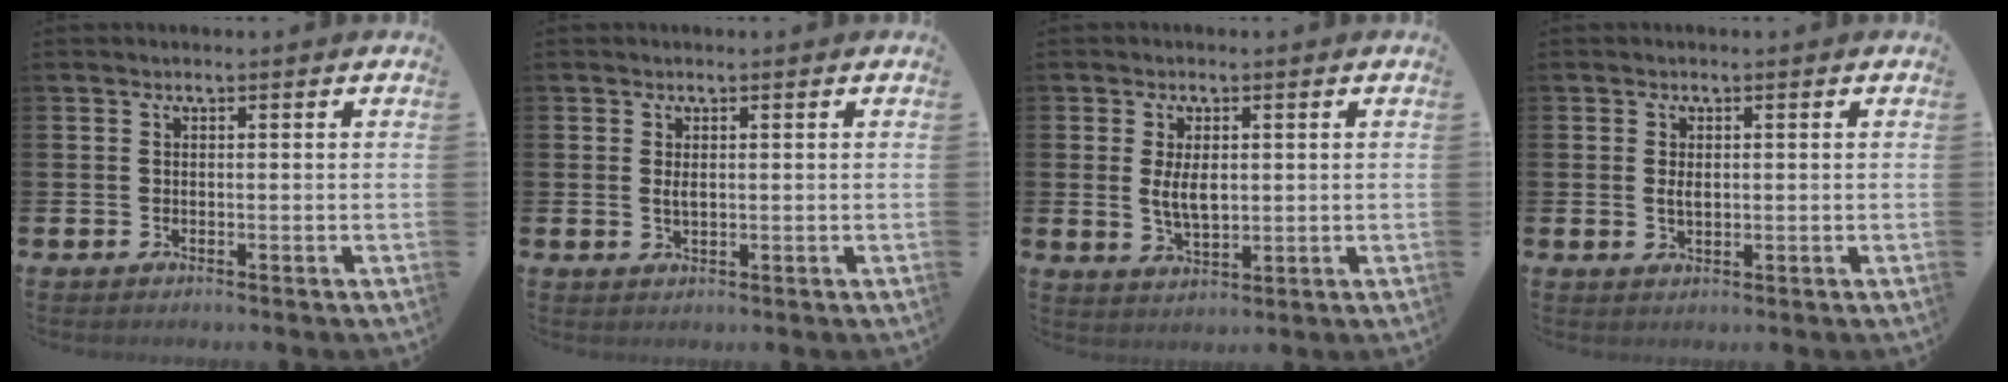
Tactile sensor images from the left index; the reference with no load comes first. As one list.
[{"total": 1.2, "force": [0.4, 0.5, 1.0], "torque": [-0.014, 0.001, 0.003]}, {"total": 4.1, "force": [0.7, 2.1, 3.4], "torque": [-0.055, 0.002, 0.009]}, {"total": 1.4, "force": [0.4, 0.8, 1.1], "torque": [-0.010, 0.000, 0.002]}]